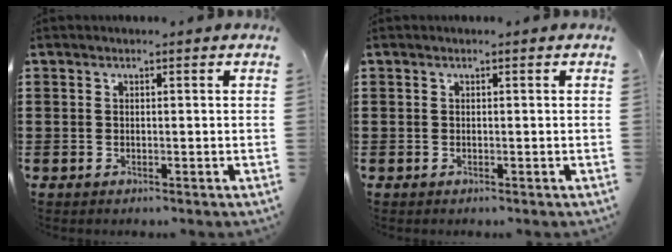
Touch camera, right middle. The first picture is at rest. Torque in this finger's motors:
{"motor_torque": [-0.01, 0.00, 0.00, 0.00]}